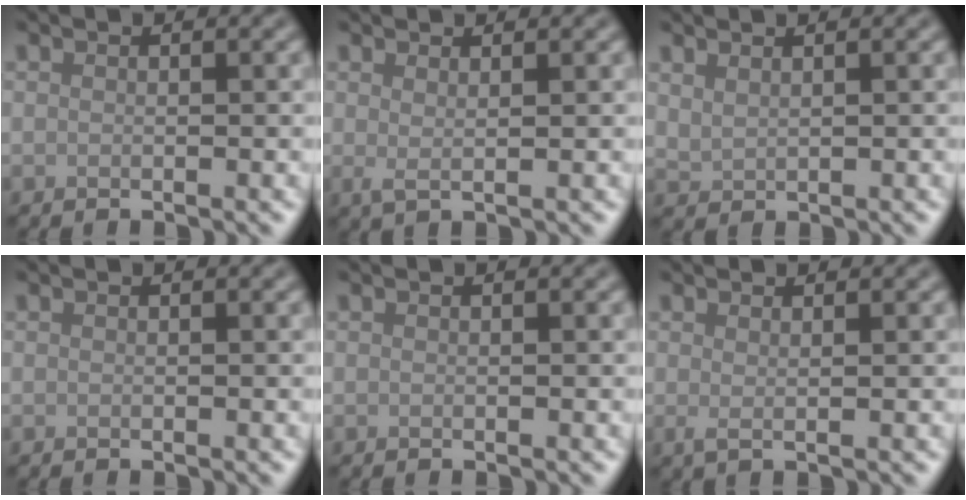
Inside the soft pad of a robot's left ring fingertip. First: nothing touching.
{"total": 1.3, "force": [0.6, 0.4, 1.1], "torque": [-0.017, -0.004, 0.010]}
{"total": 1.0, "force": [0.9, 0.3, 0.3], "torque": [-0.012, -0.001, 0.024]}
{"total": 0.0}
{"total": 0.0}
{"total": 1.1, "force": [0.3, 0.4, 0.9], "torque": [-0.013, -0.003, 0.005]}